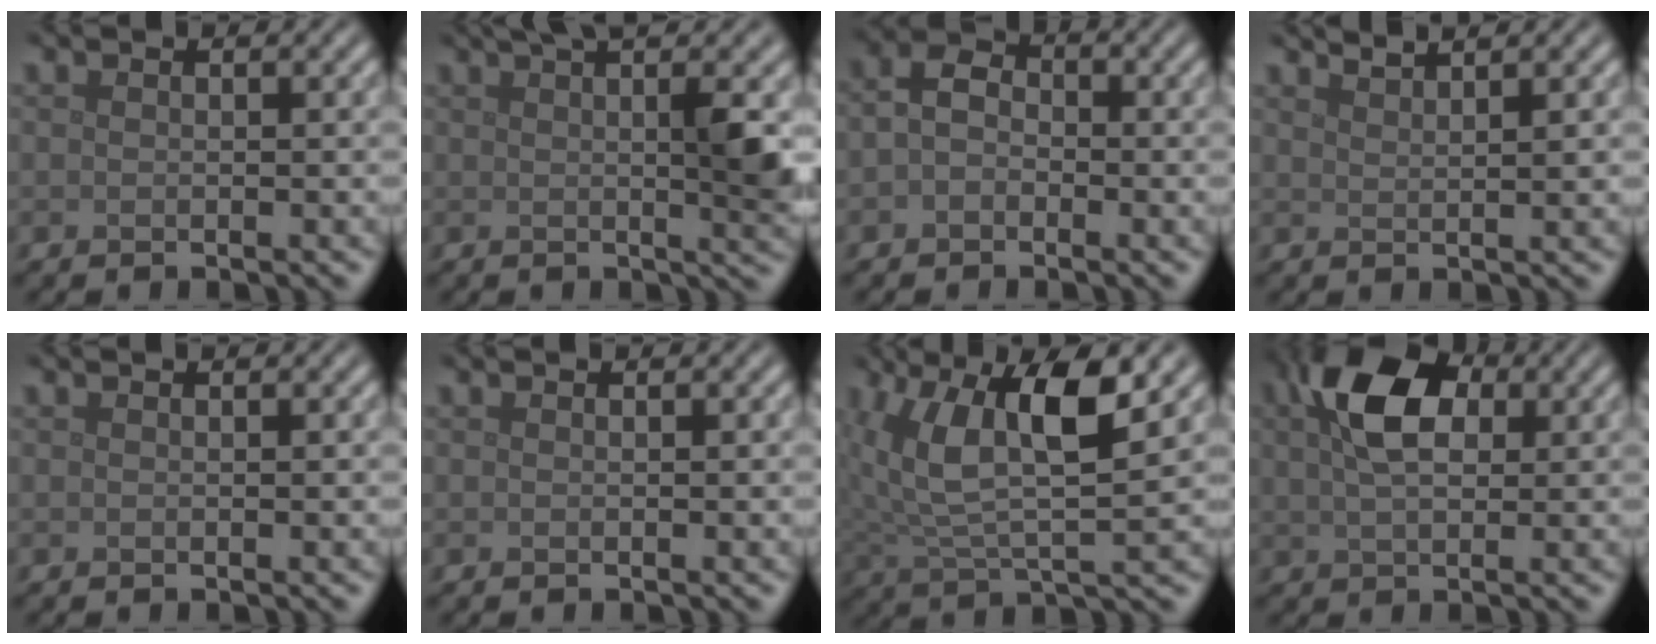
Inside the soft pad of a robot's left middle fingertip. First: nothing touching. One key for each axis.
{"total": 5.8, "fx": 2.2, "fy": 1.1, "fz": 5.3, "tx": -0.066, "ty": 0.006, "tz": 0.034}
{"total": 2.3, "fx": -0.6, "fy": 1.8, "fz": 1.3, "tx": -0.030, "ty": 0.005, "tz": -0.021}
{"total": 2.0, "fx": 1.8, "fy": 0.3, "fz": 0.9, "tx": -0.002, "ty": 0.005, "tz": 0.023}
{"total": 0.0}
{"total": 0.0}
{"total": 8.5, "fx": 3.2, "fy": 3.2, "fz": 7.1, "tx": -0.150, "ty": 0.005, "tz": 0.051}
{"total": 7.1, "fx": 2.4, "fy": 4.0, "fz": 5.3, "tx": -0.106, "ty": 0.013, "tz": 0.032}